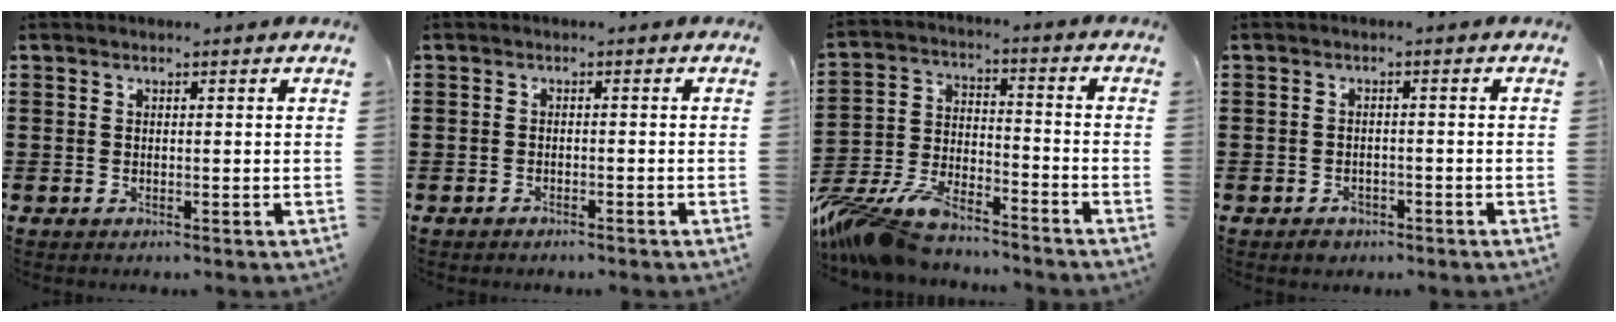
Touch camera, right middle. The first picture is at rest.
{"total": 1.0, "force": [-1.0, 0.1, 0.1], "torque": [-0.004, 0.000, -0.020]}
{"total": 10.0, "force": [-9.0, 2.4, 3.7], "torque": [-0.087, 0.008, -0.181]}
{"total": 1.4, "force": [-1.0, 0.8, 0.4], "torque": [-0.010, -0.001, -0.023]}